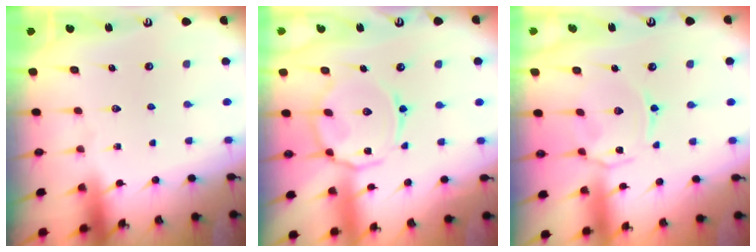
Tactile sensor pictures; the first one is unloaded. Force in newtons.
{"total": 10.3, "press": 10.2, "slide": 1.0}
{"total": 1.5, "press": 1.4, "slide": 0.5}